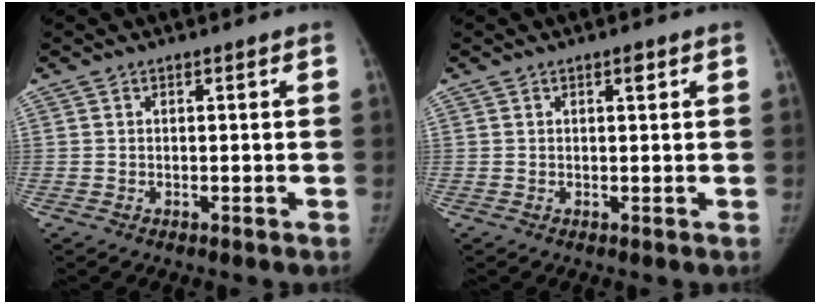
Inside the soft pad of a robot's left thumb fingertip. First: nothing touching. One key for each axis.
{"total": 1.1, "fx": 0.6, "fy": 0.4, "fz": 0.9, "tx": -0.010, "ty": 0.000, "tz": 0.009}